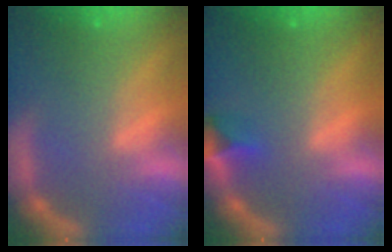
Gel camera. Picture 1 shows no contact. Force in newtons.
{"total": 1.9}